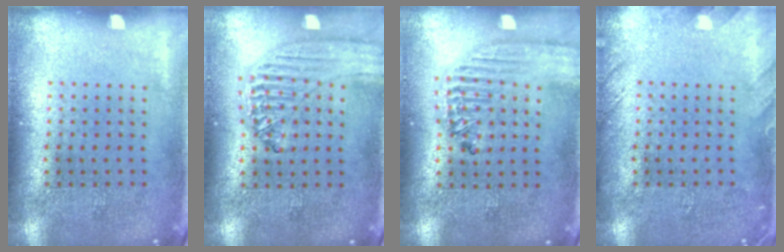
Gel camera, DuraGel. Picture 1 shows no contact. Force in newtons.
{"total": 1.2, "press": 1.2, "slide": 0.1}
{"total": 1.8, "press": 1.7, "slide": 0.6}
{"total": 1.5, "press": 1.5, "slide": 0.2}